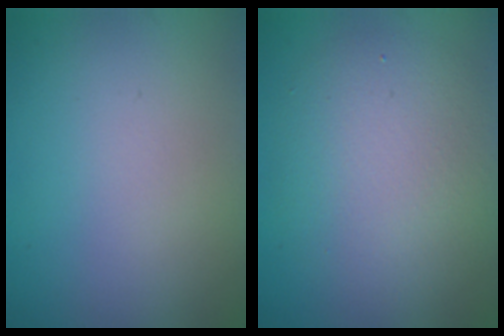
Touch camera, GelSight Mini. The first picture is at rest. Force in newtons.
{"total": 5.9, "press": 5.9, "slide": 0.2}